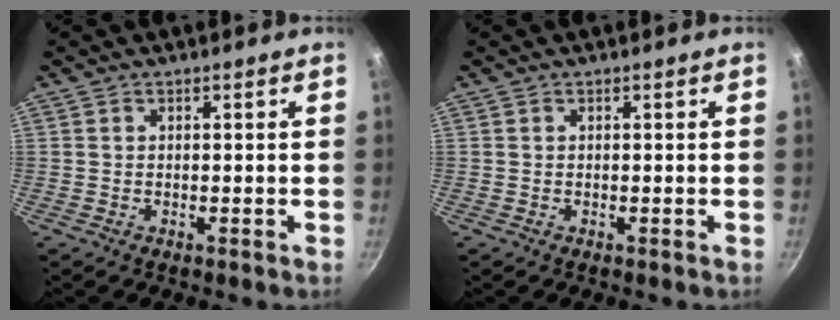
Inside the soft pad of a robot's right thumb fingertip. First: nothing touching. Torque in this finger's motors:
{"motor_torque": [0.00, 0.00, 0.10, 0.06, 0.00]}